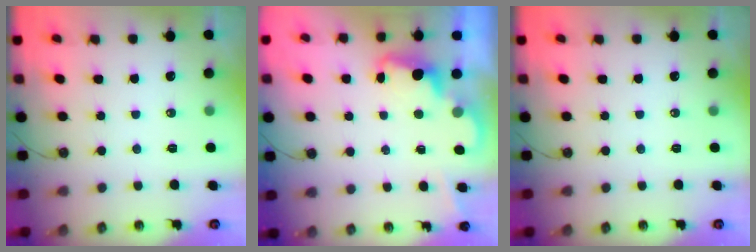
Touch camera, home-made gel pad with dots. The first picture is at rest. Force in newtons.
{"total": 2.5, "press": 2.4, "slide": 0.5}
{"total": 0.0}